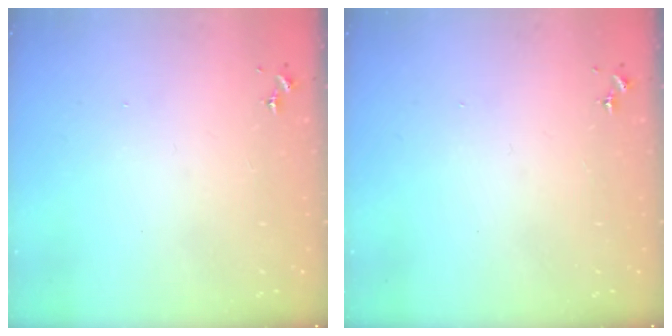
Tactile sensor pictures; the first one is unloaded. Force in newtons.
{"total": 0.0}